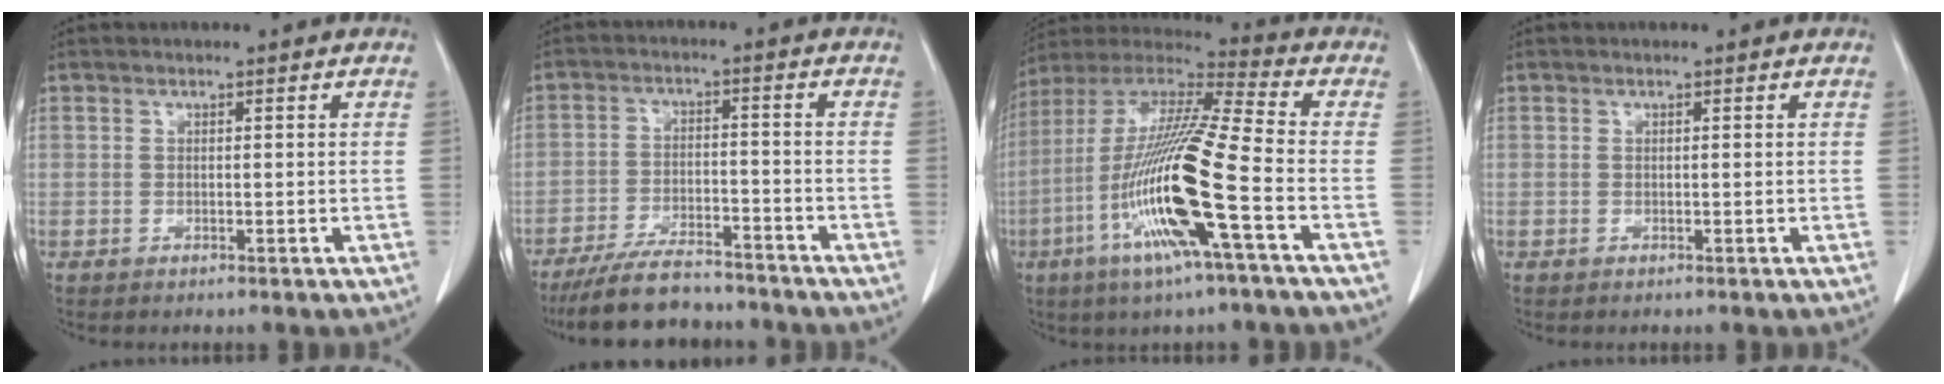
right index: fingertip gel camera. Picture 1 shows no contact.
{"total": 11.1, "force": [-9.8, 2.6, 4.3], "torque": [-0.074, -0.008, -0.159]}
{"total": 19.6, "force": [-6.2, 0.0, 18.6], "torque": [-0.384, -0.020, -0.128]}
{"total": 0.0}